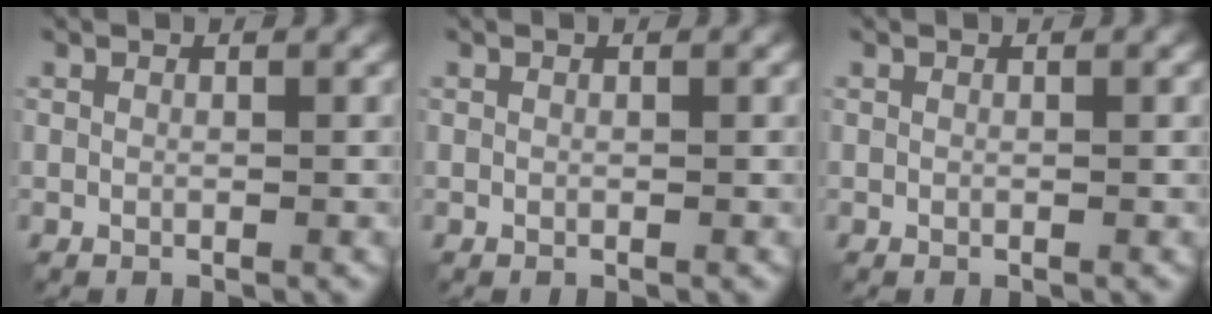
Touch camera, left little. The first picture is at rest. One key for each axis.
{"total": 0.0}
{"total": 0.0}